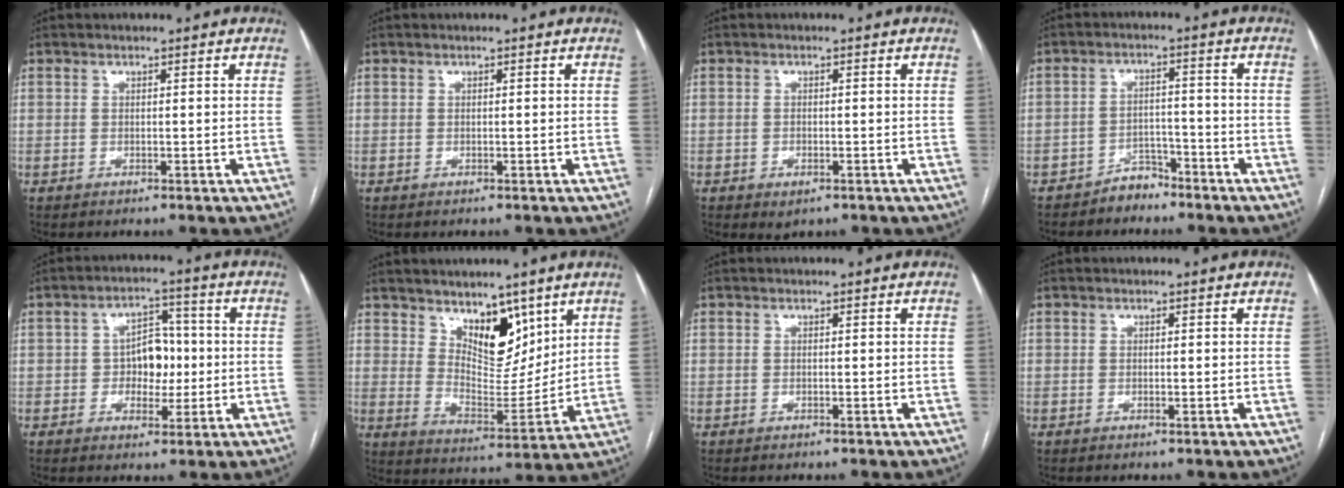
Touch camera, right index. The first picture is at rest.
{"total": 0.0}
{"total": 1.9, "force": [-1.0, 1.1, 1.2], "torque": [-0.016, 0.000, -0.005]}
{"total": 3.6, "force": [-3.1, 1.8, 0.3], "torque": [-0.002, 0.008, -0.051]}
{"total": 6.4, "force": [-0.3, 4.1, 4.9], "torque": [-0.072, 0.019, -0.003]}
{"total": 9.2, "force": [6.0, 4.3, 5.5], "torque": [-0.086, -0.009, 0.111]}
{"total": 0.0}
{"total": 0.0}